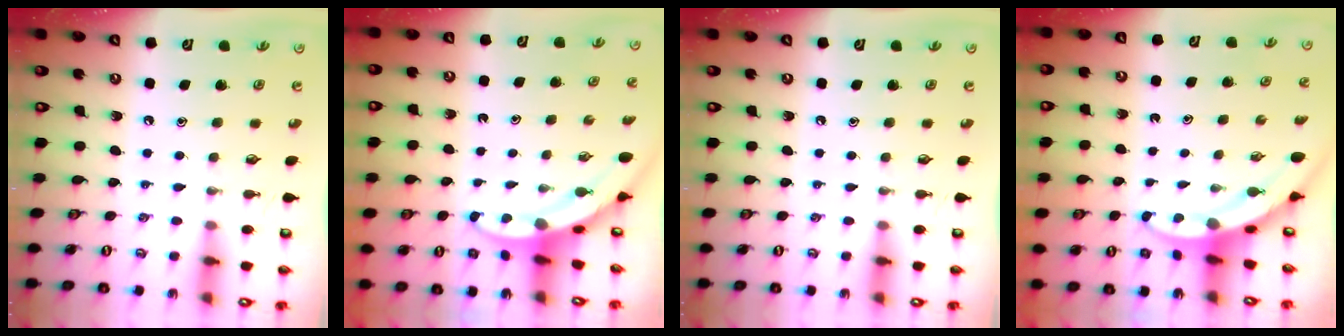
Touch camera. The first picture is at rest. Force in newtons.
{"total": 3.3, "press": 3.3, "slide": 0.2}
{"total": 0.0}
{"total": 2.8, "press": 2.8, "slide": 0.3}